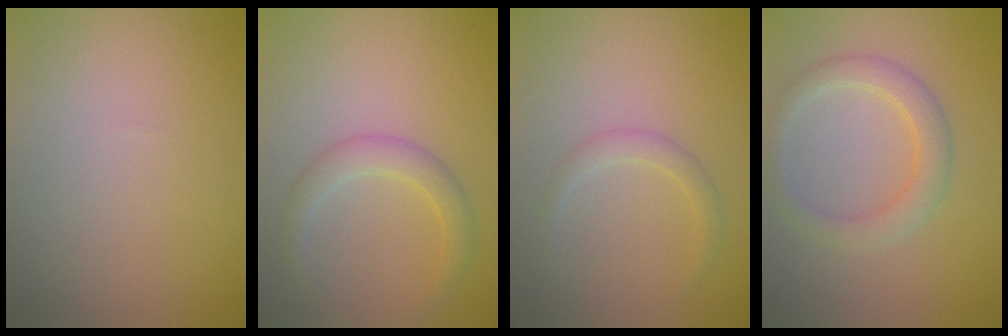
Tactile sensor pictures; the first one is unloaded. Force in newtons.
{"total": 2.4, "press": 2.4, "slide": 0.1}
{"total": 1.4, "press": 1.4, "slide": 0.1}
{"total": 3.0, "press": 3.0, "slide": 0.0}